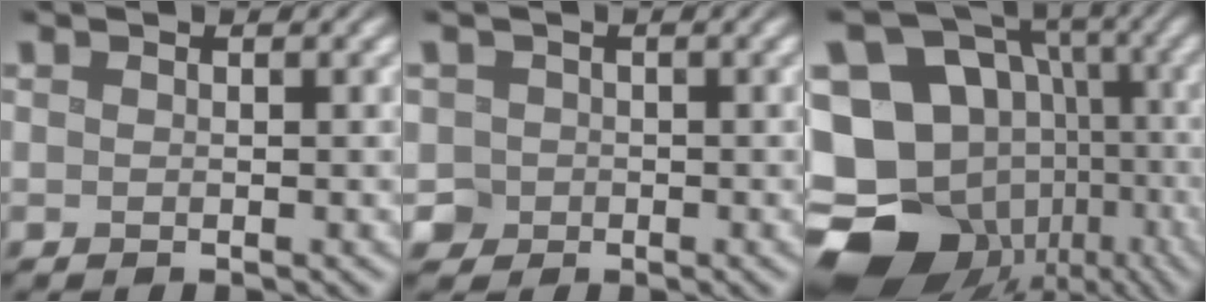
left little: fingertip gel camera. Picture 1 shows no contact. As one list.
[{"total": 1.9, "force": [-0.3, 1.9, 0.1], "torque": [0.007, 0.005, -0.004]}, {"total": 21.2, "force": [-6.3, 17.5, 10.0], "torque": [-0.195, -0.013, -0.095]}]